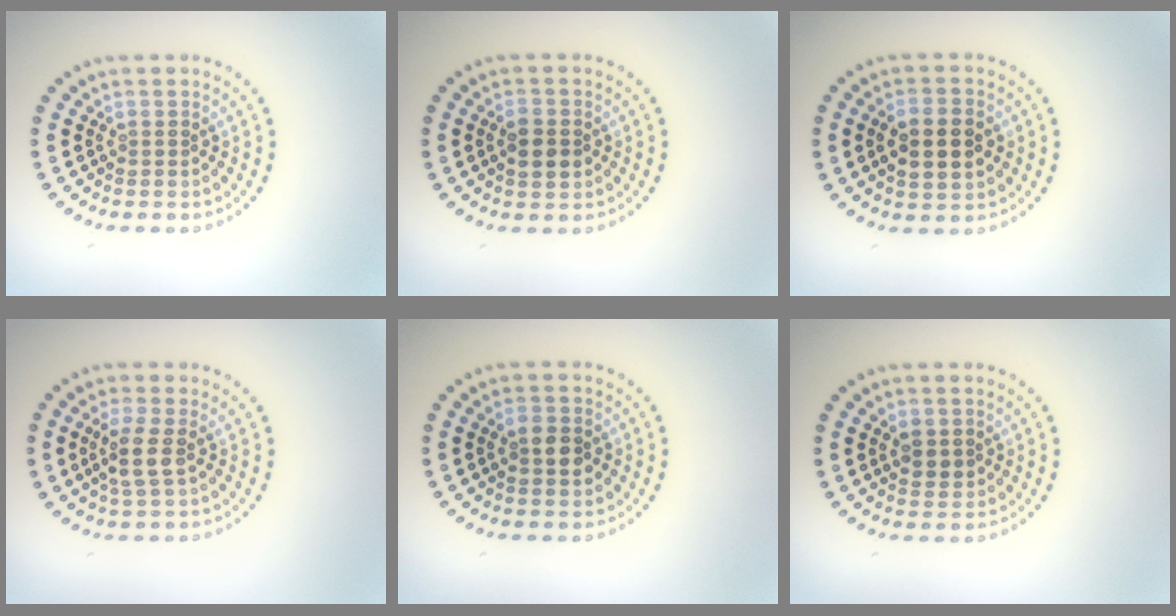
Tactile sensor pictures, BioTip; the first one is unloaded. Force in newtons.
{"total": 2.9, "press": 2.9, "slide": 0.1}
{"total": 4.9, "press": 4.9, "slide": 0.4}
{"total": 2.4, "press": 2.0, "slide": 1.3}
{"total": 2.5, "press": 2.5, "slide": 0.1}
{"total": 1.9, "press": 1.8, "slide": 0.3}